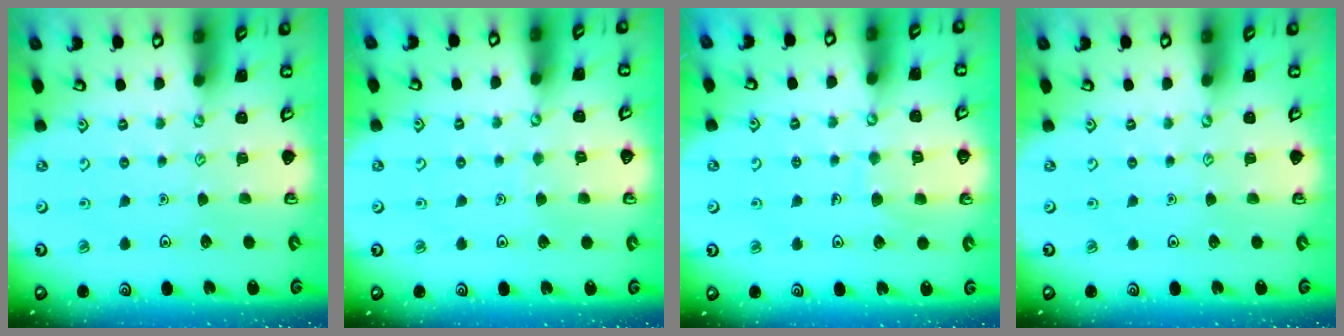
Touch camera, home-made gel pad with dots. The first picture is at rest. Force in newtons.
{"total": 2.5, "press": 2.5, "slide": 0.3}
{"total": 6.3, "press": 6.3, "slide": 0.4}
{"total": 0.0}